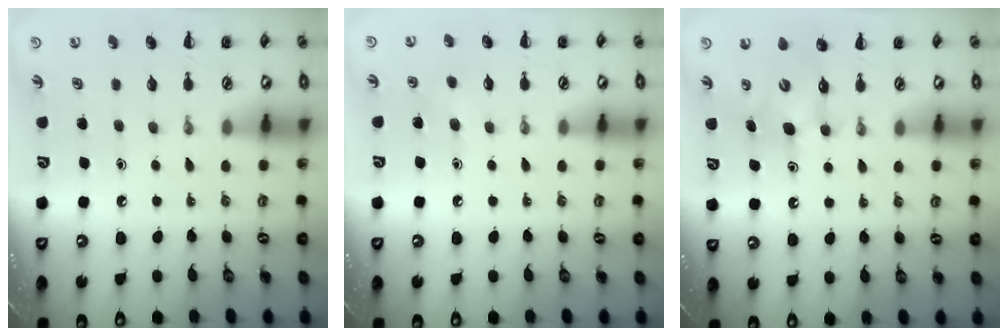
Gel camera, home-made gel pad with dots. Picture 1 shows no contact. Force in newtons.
{"total": 3.9, "press": 3.7, "slide": 1.2}
{"total": 5.0, "press": 4.9, "slide": 0.9}